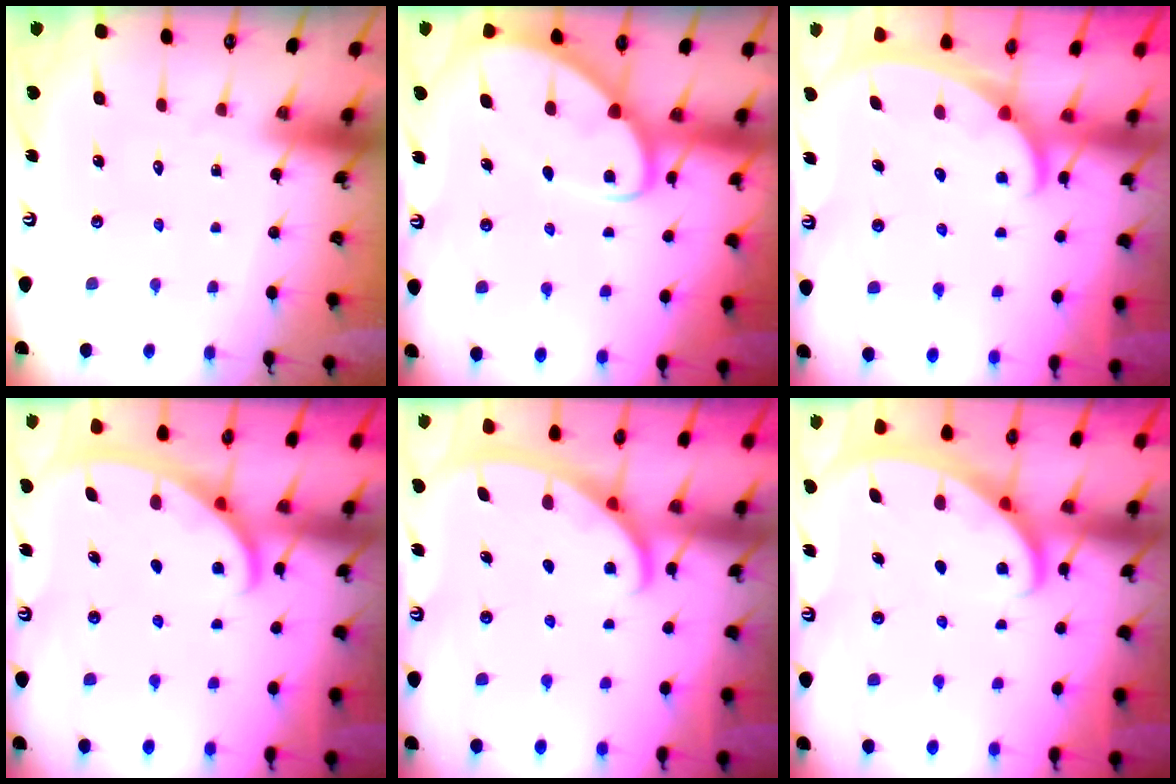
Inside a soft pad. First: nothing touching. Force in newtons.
{"total": 6.0, "press": 6.0, "slide": 0.6}
{"total": 2.6, "press": 2.5, "slide": 0.3}
{"total": 2.8, "press": 2.8, "slide": 0.4}
{"total": 3.0, "press": 2.9, "slide": 0.4}
{"total": 2.4, "press": 2.3, "slide": 0.5}